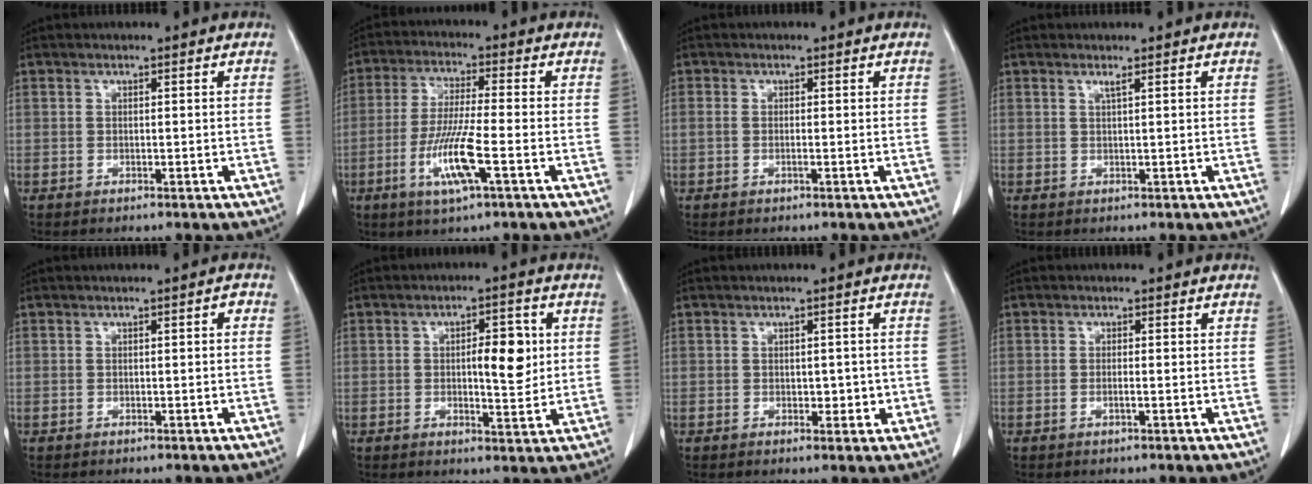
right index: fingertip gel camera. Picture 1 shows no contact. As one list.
[{"total": 9.5, "force": [-3.5, 0.4, 8.9], "torque": [-0.178, -0.014, -0.069]}, {"total": 1.2, "force": [-0.2, 0.5, 1.0], "torque": [-0.027, 0.003, -0.003]}, {"total": 0.8, "force": [0.5, -0.2, 0.6], "torque": [-0.017, -0.003, 0.012]}, {"total": 0.7, "force": [0.0, 0.2, 0.7], "torque": [-0.007, 0.002, 0.000]}, {"total": 6.7, "force": [0.9, 2.2, 6.3], "torque": [-0.090, 0.001, 0.014]}, {"total": 2.4, "force": [-0.2, 1.6, 1.8], "torque": [-0.016, 0.005, 0.003]}, {"total": 1.0, "force": [-0.3, 0.1, 0.9], "torque": [-0.019, -0.001, -0.005]}]